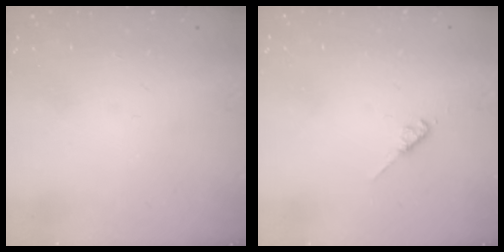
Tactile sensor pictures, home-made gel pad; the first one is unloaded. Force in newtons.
{"total": 2.8, "press": 2.8, "slide": 0.5}